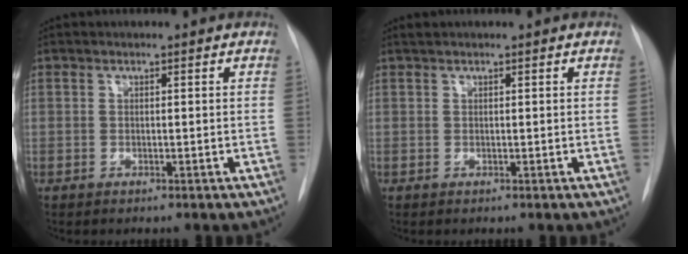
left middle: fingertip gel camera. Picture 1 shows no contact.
{"total": 0.7, "force": [0.6, 0.0, 0.3], "torque": [-0.010, 0.012, 0.015]}